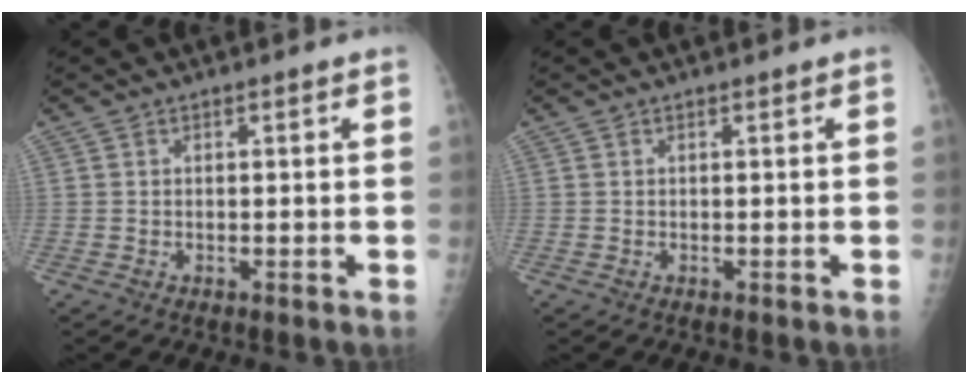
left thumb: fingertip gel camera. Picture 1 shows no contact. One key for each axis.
{"total": 0.0}